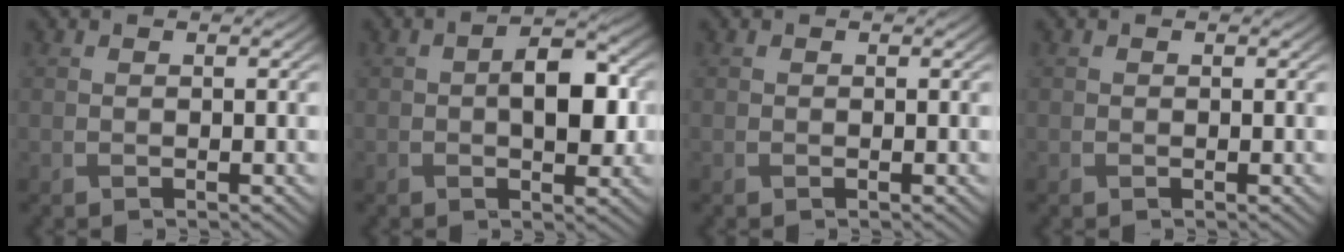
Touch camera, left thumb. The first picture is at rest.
{"total": 5.7, "force": [0.2, 3.0, 4.9], "torque": [-0.079, -0.004, 0.004]}
{"total": 0.0}
{"total": 0.0}